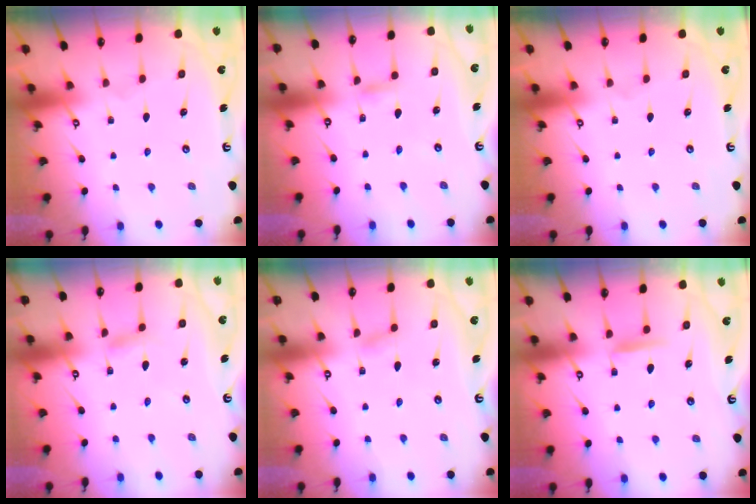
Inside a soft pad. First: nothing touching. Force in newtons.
{"total": 2.7, "press": 2.7, "slide": 0.2}
{"total": 0.0}
{"total": 2.3, "press": 2.3, "slide": 0.3}
{"total": 2.8, "press": 2.8, "slide": 0.4}
{"total": 7.6, "press": 7.5, "slide": 0.8}